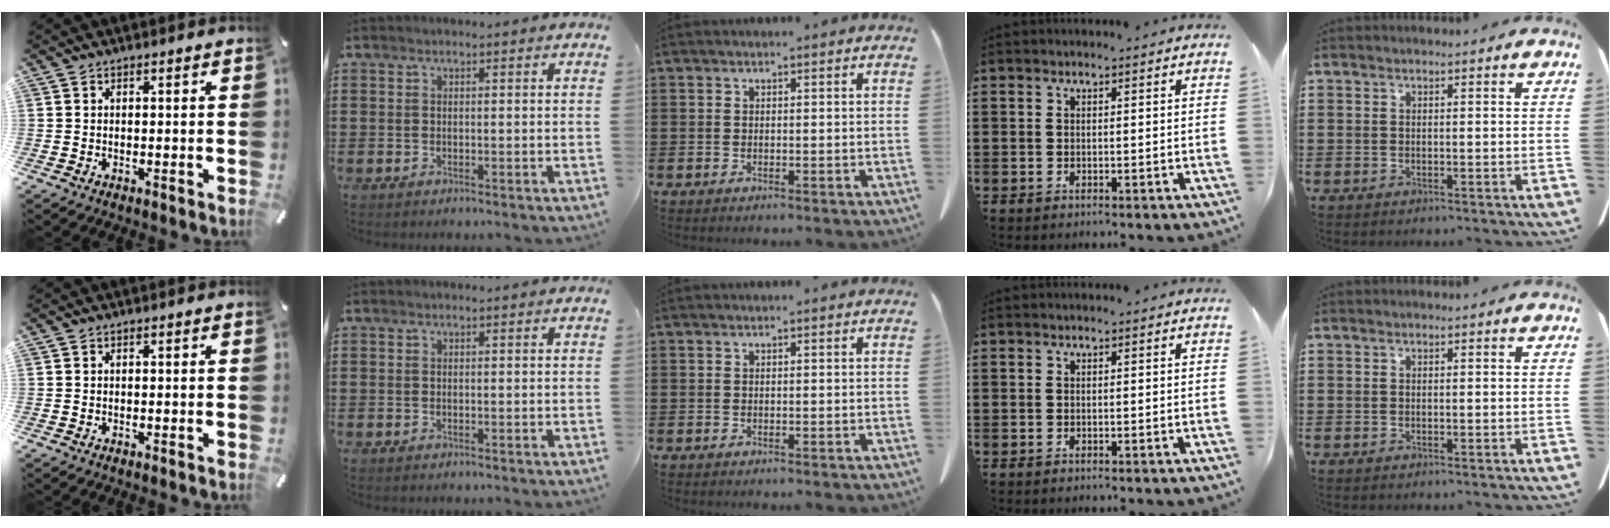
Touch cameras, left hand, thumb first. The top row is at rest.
{}